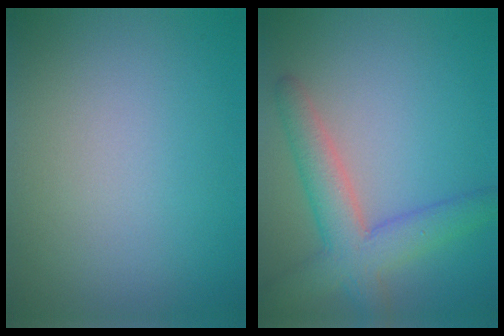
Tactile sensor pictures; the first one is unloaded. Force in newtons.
{"total": 5.3, "press": 5.3, "slide": 0.2}